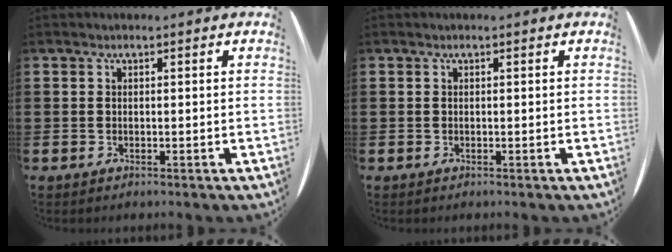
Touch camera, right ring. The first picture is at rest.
{"total": 0.0}